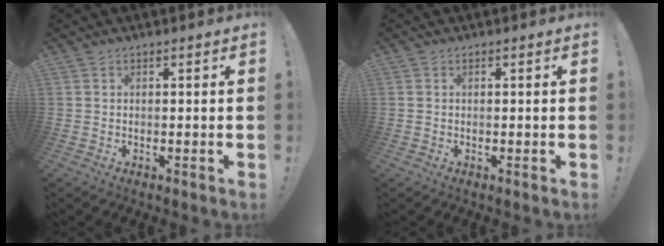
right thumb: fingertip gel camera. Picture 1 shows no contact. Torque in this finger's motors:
{"motor_torque": [0.00, 0.05, 0.00, 0.22, -0.08]}